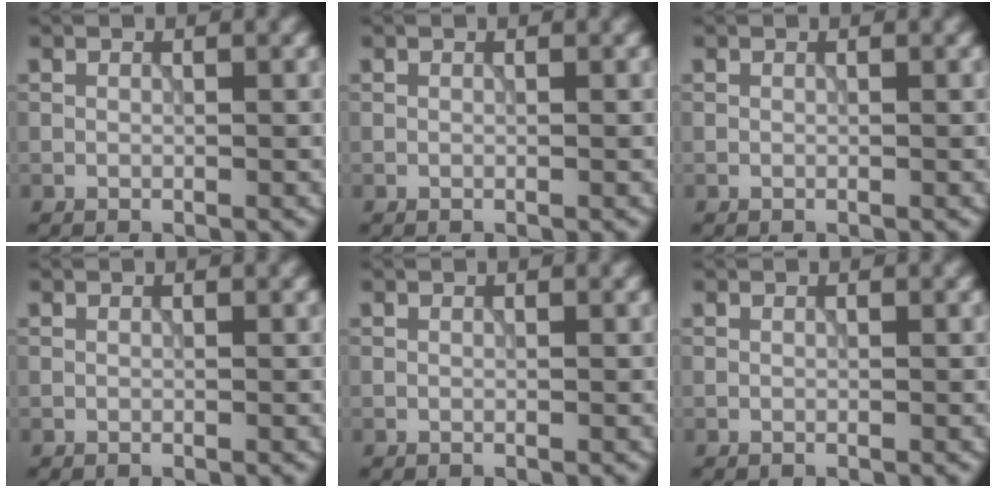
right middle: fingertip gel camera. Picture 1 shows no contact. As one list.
[{"total": 0.0}, {"total": 0.0}, {"total": 0.0}, {"total": 0.0}, {"total": 0.0}]